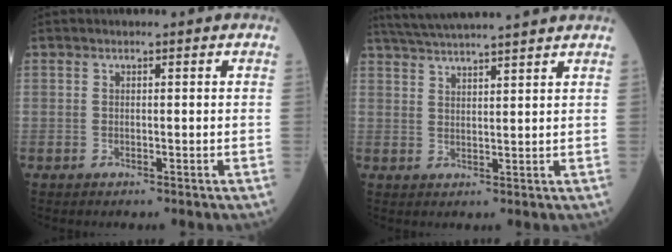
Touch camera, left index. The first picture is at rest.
{"total": 12.7, "force": [11.6, -0.7, 5.2], "torque": [-0.097, 0.025, 0.171]}